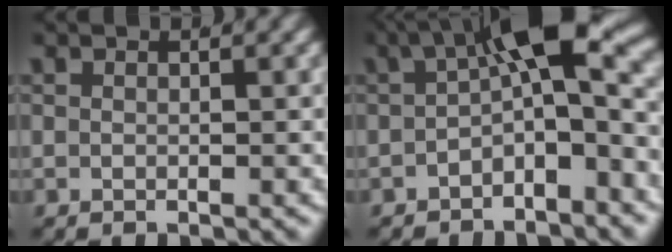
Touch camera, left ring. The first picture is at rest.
{"total": 7.0, "force": [0.3, 2.0, 6.8], "torque": [-0.099, -0.008, 0.013]}